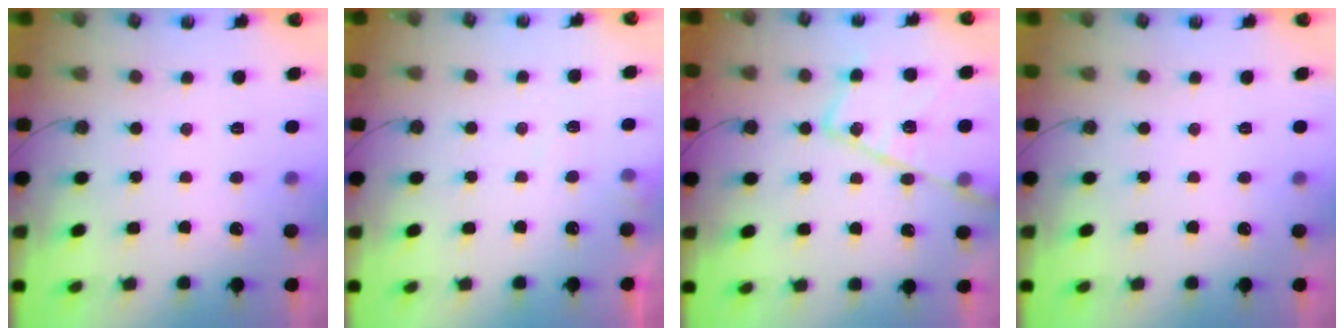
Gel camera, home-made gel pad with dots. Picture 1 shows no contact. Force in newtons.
{"total": 5.4, "press": 5.4, "slide": 0.7}
{"total": 20.5, "press": 20.4, "slide": 1.9}
{"total": 0.0}